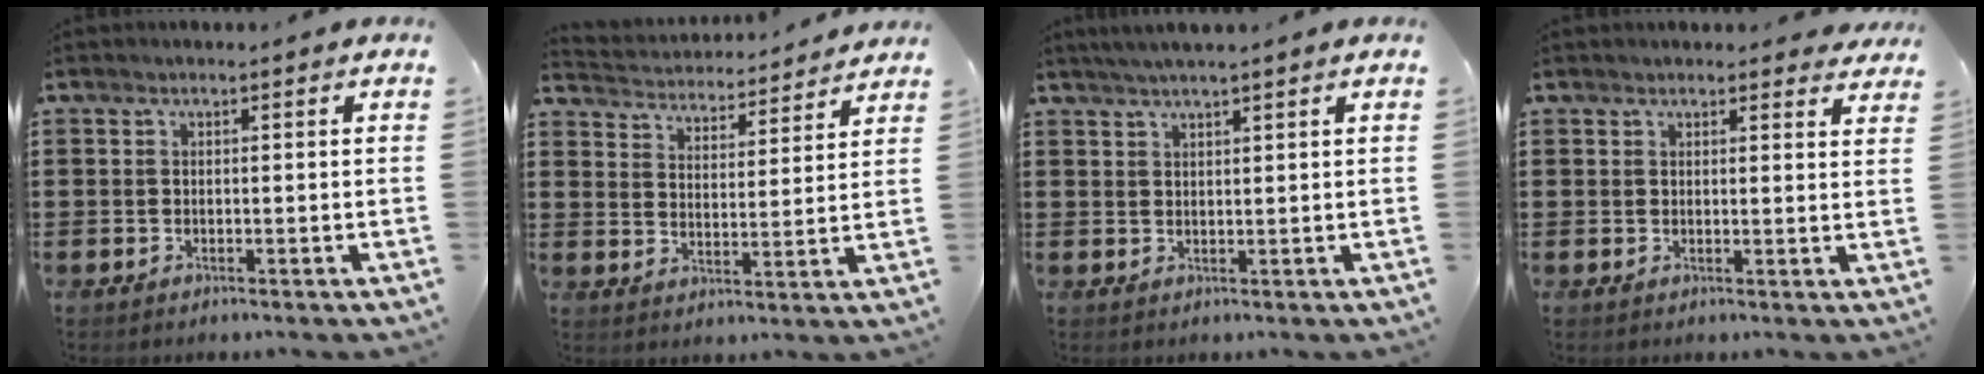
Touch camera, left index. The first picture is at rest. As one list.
[{"total": 3.8, "force": [3.8, 0.0, -0.4], "torque": [-0.017, -0.033, 0.060]}, {"total": 2.1, "force": [1.8, -0.4, 0.9], "torque": [-0.020, 0.001, 0.034]}, {"total": 2.2, "force": [2.1, 0.4, 0.3], "torque": [-0.003, -0.004, 0.039]}]